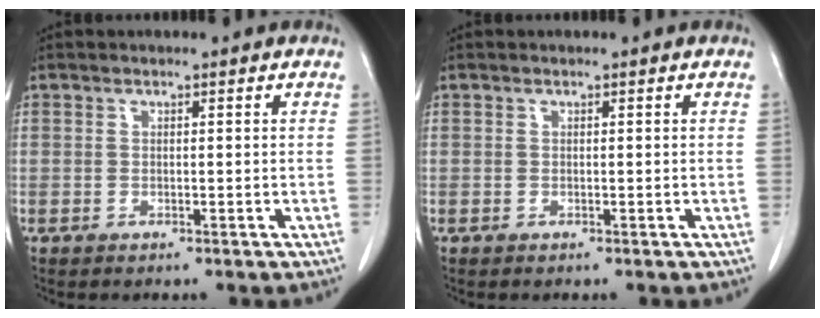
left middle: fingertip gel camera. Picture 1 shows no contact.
{"total": 0.0}